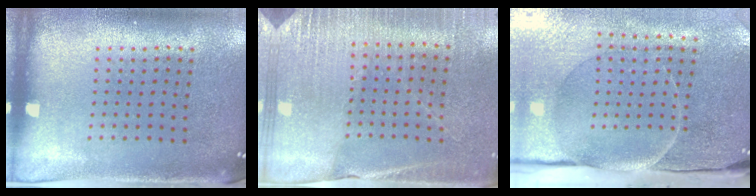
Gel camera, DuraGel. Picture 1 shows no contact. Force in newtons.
{"total": 2.8, "press": 2.8, "slide": 0.2}
{"total": 4.5, "press": 3.8, "slide": 2.3}